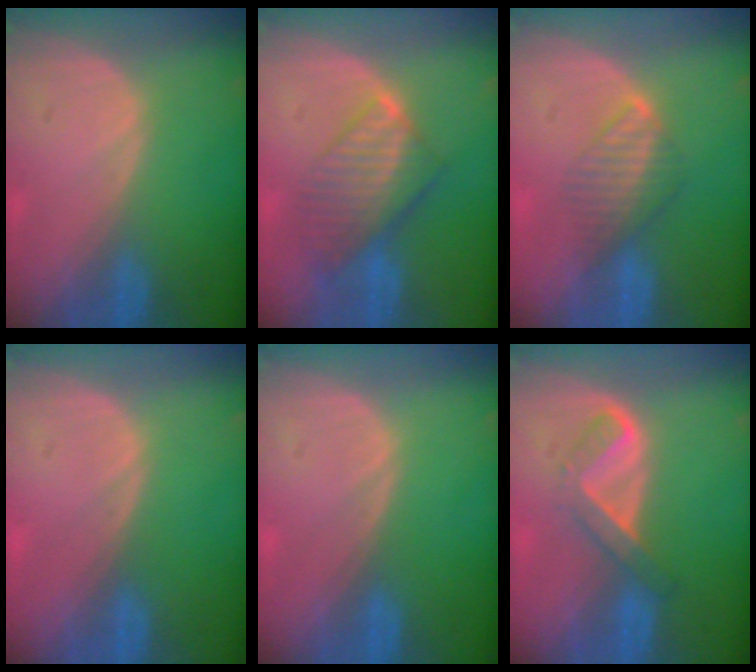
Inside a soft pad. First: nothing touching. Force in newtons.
{"total": 8.1, "press": 7.1, "slide": 4.0}
{"total": 4.1, "press": 4.1, "slide": 0.8}
{"total": 0.0}
{"total": 0.0}
{"total": 5.2, "press": 4.4, "slide": 2.9}